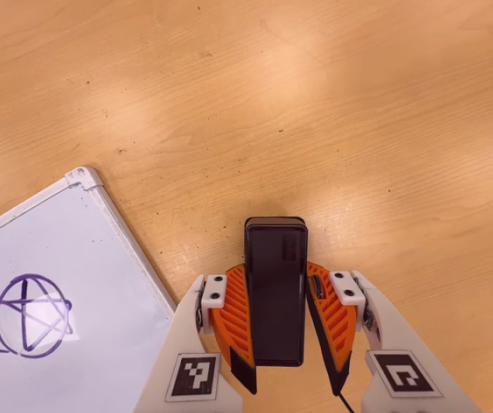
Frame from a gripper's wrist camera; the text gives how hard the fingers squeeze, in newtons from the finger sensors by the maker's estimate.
{"total": 8.9, "left": 7.1, "right": 10.8}